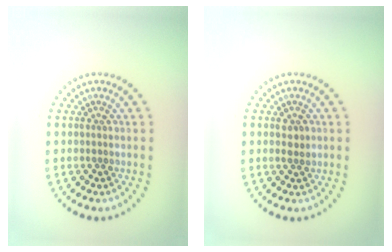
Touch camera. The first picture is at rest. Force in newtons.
{"total": 1.2, "press": 1.2, "slide": 0.2}